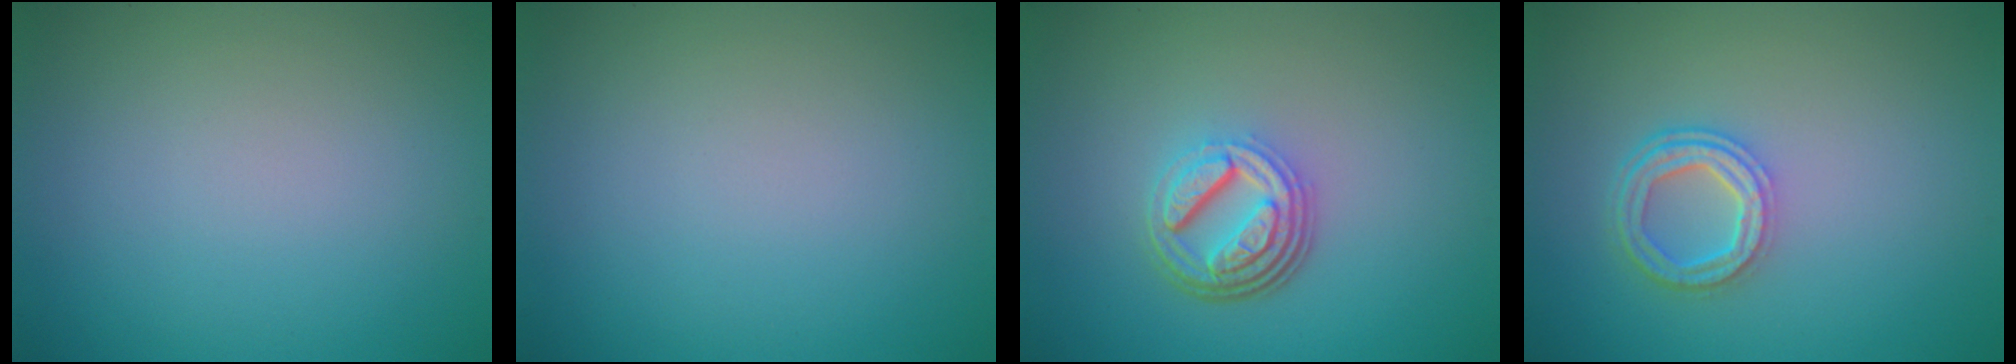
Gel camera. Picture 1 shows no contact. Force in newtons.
{"total": 0.0}
{"total": 4.9, "press": 3.5, "slide": 3.4}
{"total": 3.7, "press": 2.8, "slide": 2.4}